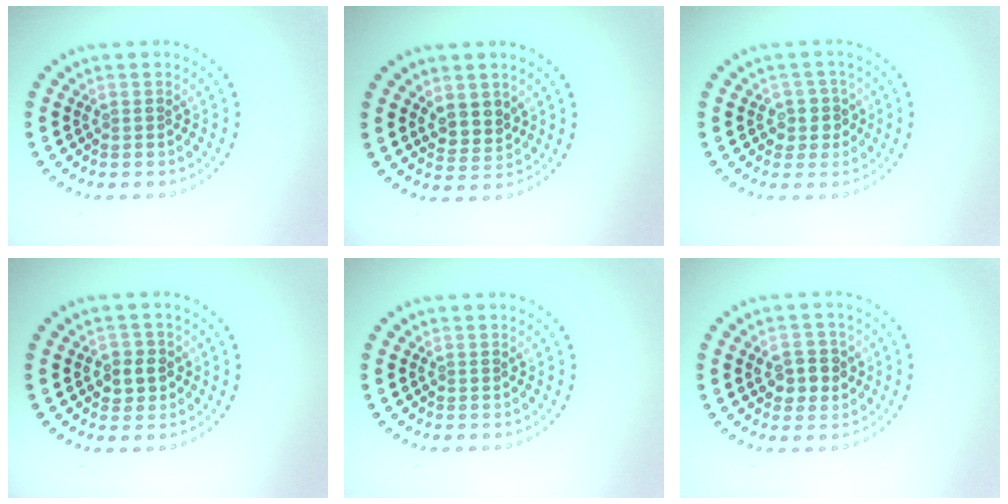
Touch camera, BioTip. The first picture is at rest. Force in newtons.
{"total": 2.4, "press": 2.2, "slide": 1.1}
{"total": 2.2, "press": 2.0, "slide": 0.9}
{"total": 2.2, "press": 2.0, "slide": 0.8}
{"total": 0.0}
{"total": 2.8, "press": 2.8, "slide": 0.4}